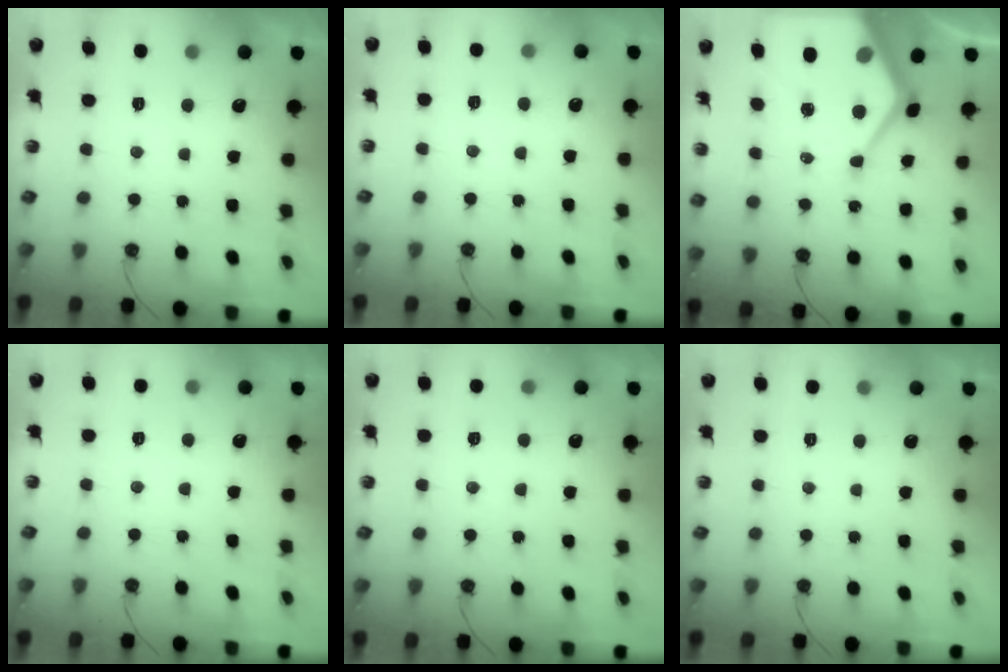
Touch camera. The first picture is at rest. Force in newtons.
{"total": 2.9, "press": 2.9, "slide": 0.4}
{"total": 19.4, "press": 19.3, "slide": 2.0}
{"total": 2.4, "press": 2.4, "slide": 0.4}
{"total": 5.1, "press": 5.1, "slide": 0.7}
{"total": 0.0}